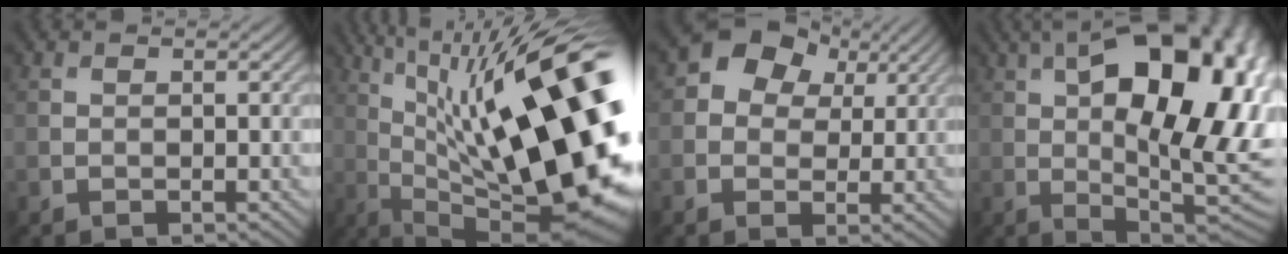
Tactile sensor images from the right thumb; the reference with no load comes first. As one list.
[{"total": 21.4, "force": [2.3, 6.8, 20.1], "torque": [-0.312, 0.034, 0.041]}, {"total": 8.0, "force": [2.7, 6.3, 4.0], "torque": [-0.075, 0.001, 0.044]}, {"total": 20.4, "force": [4.6, 10.1, 17.1], "torque": [-0.226, 0.038, 0.063]}]